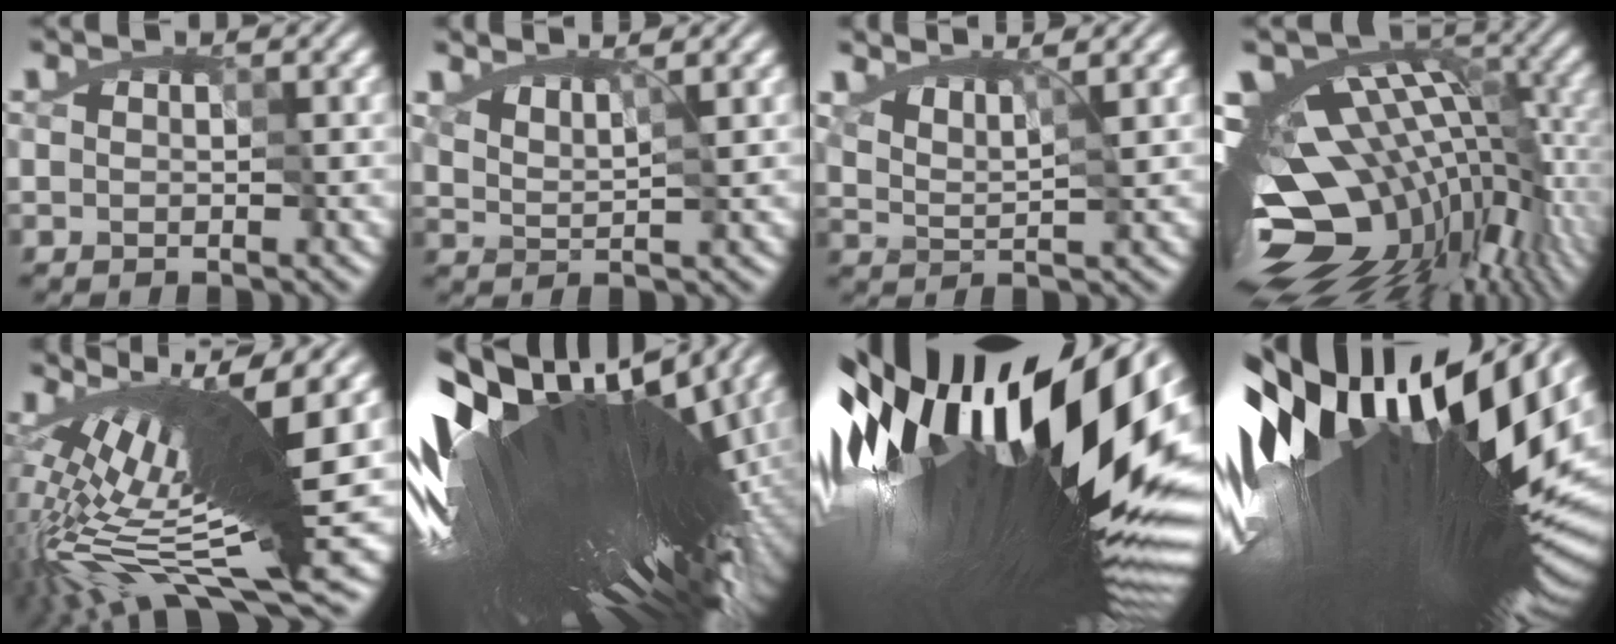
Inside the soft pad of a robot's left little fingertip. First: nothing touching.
{"total": 1.6, "force": [1.4, 0.1, 0.8], "torque": [-0.024, -0.006, 0.025]}
{"total": 2.3, "force": [1.7, 0.4, 1.5], "torque": [-0.037, -0.006, 0.029]}
{"total": 16.0, "force": [-5.7, 8.9, 12.1], "torque": [-0.186, -0.019, -0.073]}
{"total": 11.9, "force": [-1.9, 2.6, 11.5], "torque": [-0.209, -0.008, -0.016]}
{"total": 19.1, "force": [2.8, 5.9, 18.0], "torque": [-0.326, -0.017, 0.061]}
{"total": 20.9, "force": [2.9, 6.5, 19.7], "torque": [-0.346, -0.013, 0.054]}
{"total": 19.5, "force": [3.8, 5.3, 18.4], "torque": [-0.334, -0.008, 0.087]}